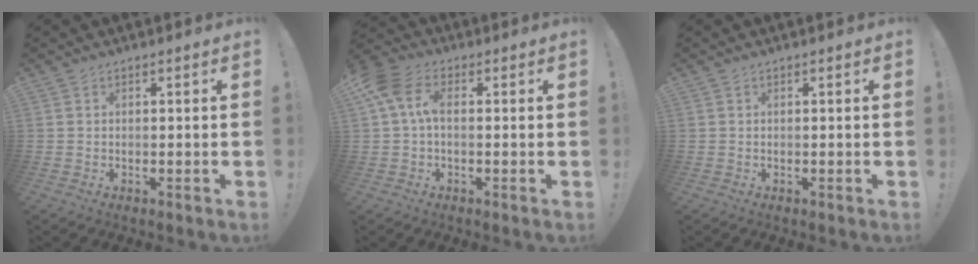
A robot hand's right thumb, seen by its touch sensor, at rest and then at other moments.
{"total": 8.5, "force": [1.4, 5.1, 6.7], "torque": [-0.143, 0.003, 0.031]}
{"total": 0.0}